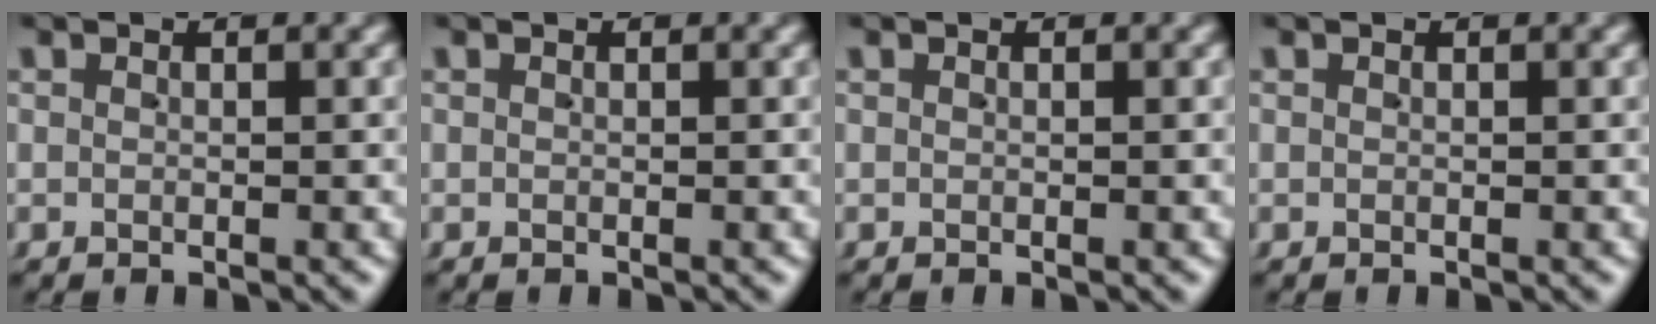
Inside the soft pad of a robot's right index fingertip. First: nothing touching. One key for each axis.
{"total": 0.0}
{"total": 0.0}
{"total": 0.0}